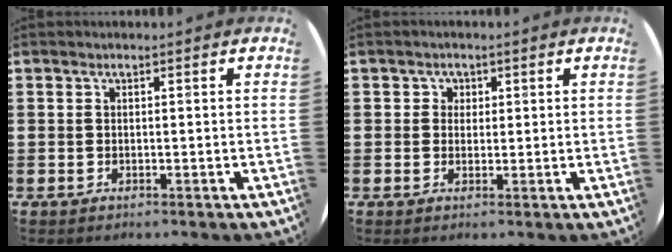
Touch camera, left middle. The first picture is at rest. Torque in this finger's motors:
{"motor_torque": [0.29, -0.16, 0.00, 0.00]}